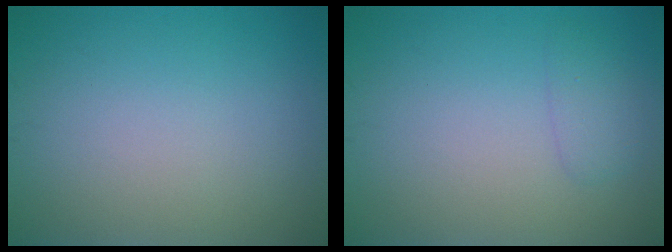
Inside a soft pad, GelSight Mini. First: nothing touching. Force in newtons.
{"total": 1.4, "press": 1.4, "slide": 0.1}